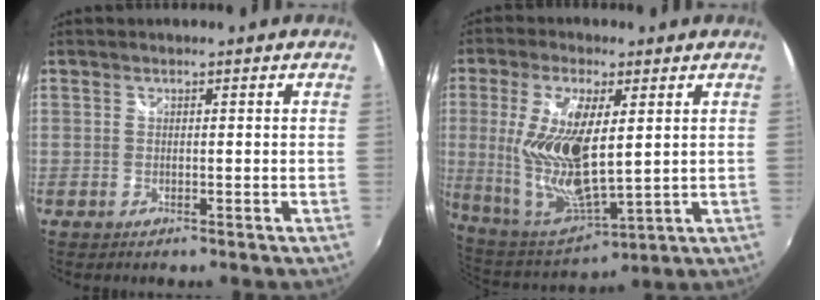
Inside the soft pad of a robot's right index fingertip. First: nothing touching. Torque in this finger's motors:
{"motor_torque": [2.14, 0.00, 1.05, 0.21]}